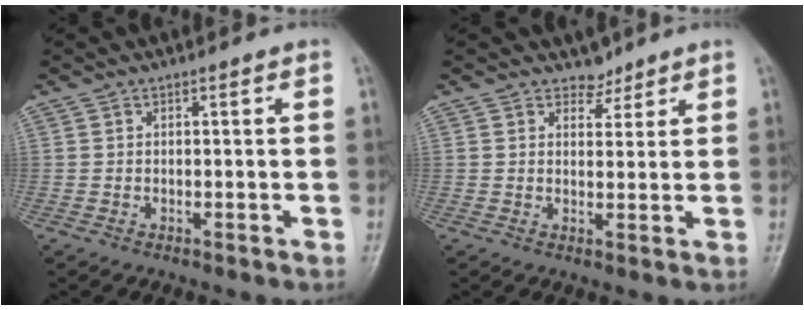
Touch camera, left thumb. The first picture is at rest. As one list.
[{"total": 2.7, "force": [2.2, 1.5, 0.1], "torque": [0.017, -0.015, 0.030]}]